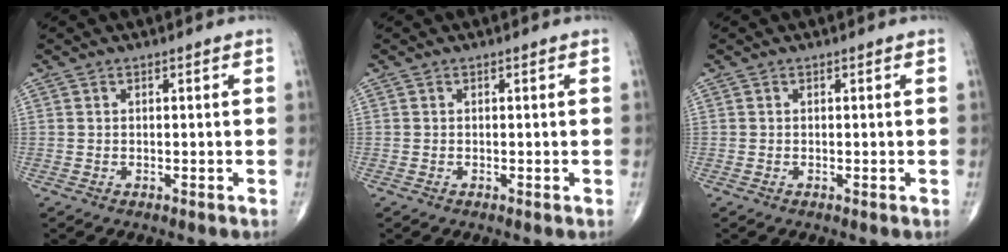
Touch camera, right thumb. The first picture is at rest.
{"total": 0.0}
{"total": 0.0}